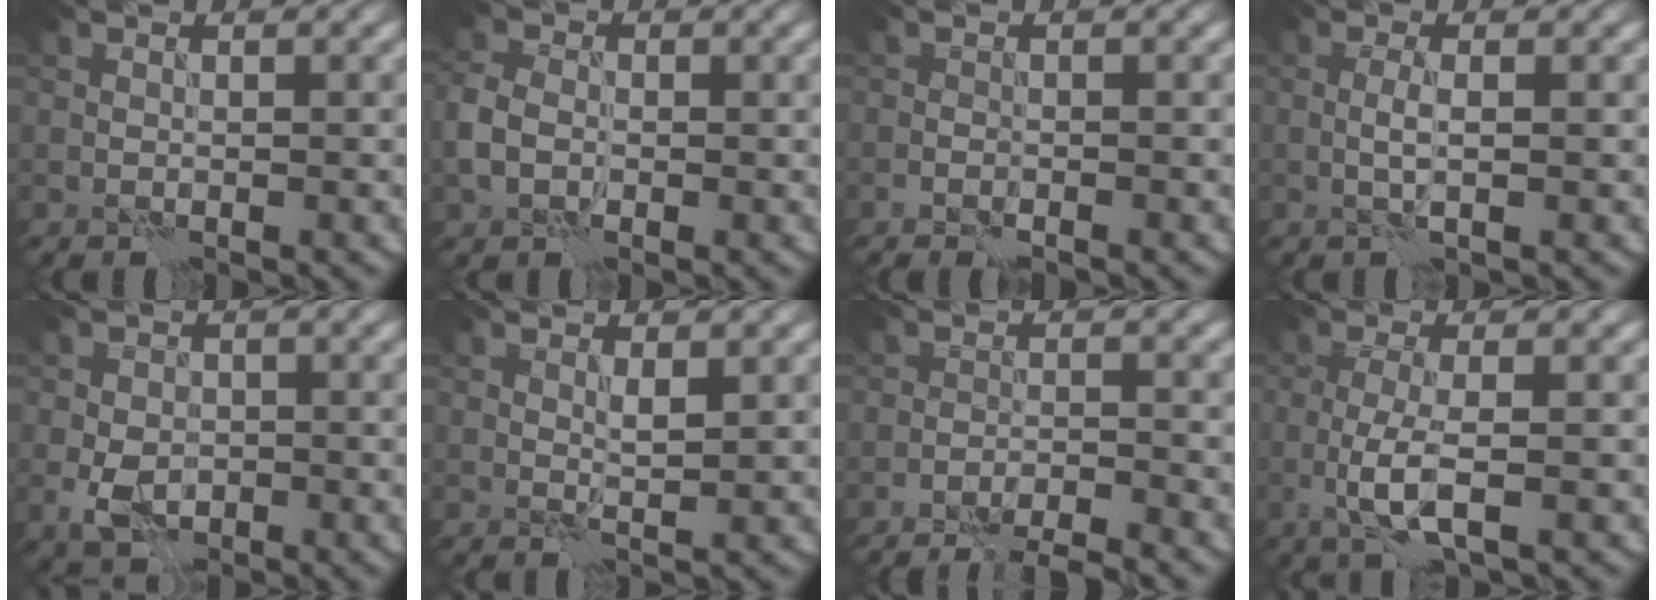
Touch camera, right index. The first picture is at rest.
{"total": 3.4, "force": [-0.6, 2.6, 2.1], "torque": [-0.052, 0.003, -0.021]}
{"total": 1.1, "force": [-0.8, 0.4, 0.6], "torque": [-0.012, 0.000, -0.017]}
{"total": 1.6, "force": [-0.1, 0.3, 1.6], "torque": [-0.035, 0.003, -0.005]}
{"total": 4.2, "force": [-1.1, 3.1, 2.6], "torque": [-0.054, -0.008, -0.025]}
{"total": 1.1, "force": [0.6, 0.2, 1.0], "torque": [-0.020, -0.004, 0.009]}
{"total": 5.7, "force": [-5.3, 0.8, 2.0], "torque": [-0.027, 0.004, -0.076]}
{"total": 3.8, "force": [-0.9, 0.9, 3.5], "torque": [-0.076, -0.002, -0.023]}